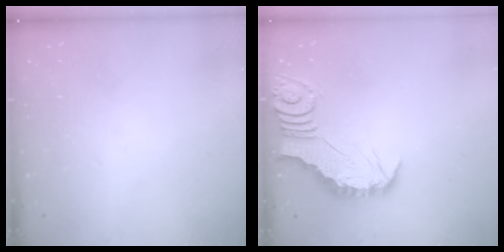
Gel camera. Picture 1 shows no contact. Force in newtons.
{"total": 2.8, "press": 2.8, "slide": 0.3}